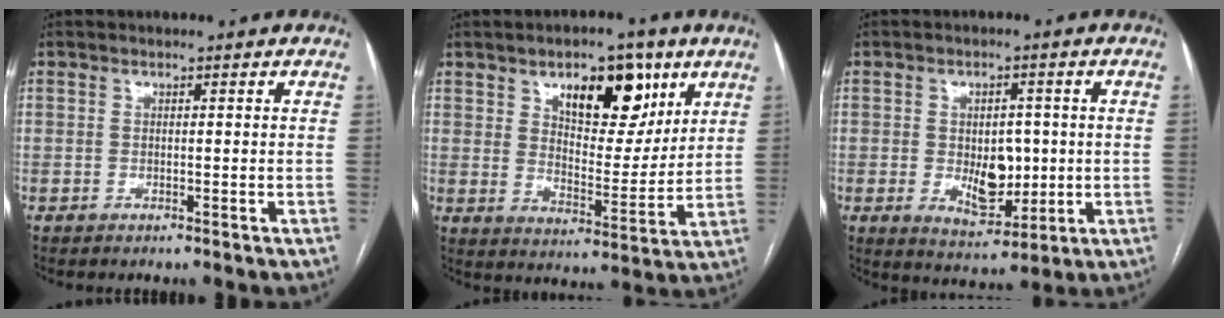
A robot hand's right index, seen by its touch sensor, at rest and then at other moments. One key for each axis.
{"total": 12.5, "fx": 6.7, "fy": 5.4, "fz": 9.1, "tx": -0.129, "ty": 0.002, "tz": 0.110}
{"total": 7.7, "fx": -0.4, "fy": 4.3, "fz": 6.4, "tx": -0.098, "ty": 0.000, "tz": 0.007}